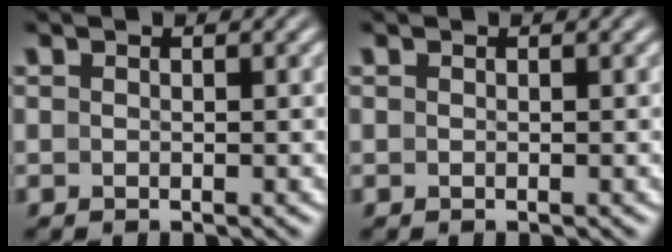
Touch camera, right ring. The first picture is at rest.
{"total": 0.0}